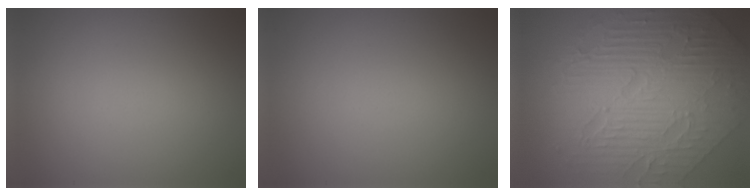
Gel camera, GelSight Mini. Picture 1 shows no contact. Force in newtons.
{"total": 0.0}
{"total": 11.3, "press": 7.6, "slide": 8.4}